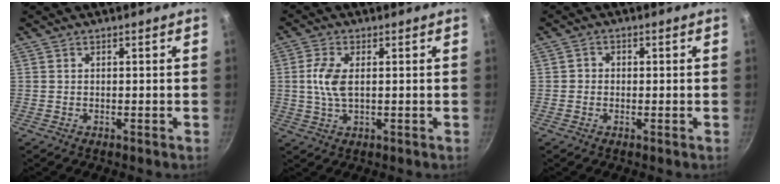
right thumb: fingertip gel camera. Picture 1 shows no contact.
{"total": 5.9, "force": [0.6, 2.9, 5.1], "torque": [-0.120, 0.002, 0.010]}
{"total": 1.6, "force": [-0.2, 1.5, 0.5], "torque": [0.004, 0.006, -0.008]}